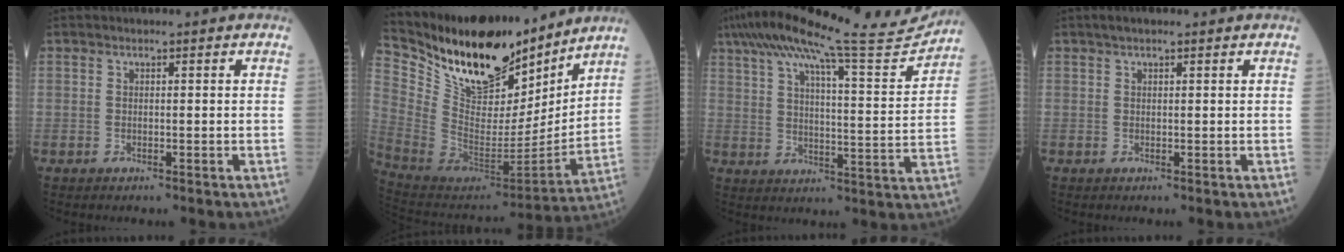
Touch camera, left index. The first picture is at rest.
{"total": 21.5, "force": [17.9, 6.5, 9.9], "torque": [-0.181, -0.016, 0.323]}
{"total": 21.0, "force": [18.8, 0.0, 9.4], "torque": [-0.160, -0.017, 0.264]}
{"total": 2.3, "force": [1.7, 0.4, 1.4], "torque": [-0.023, 0.025, 0.027]}